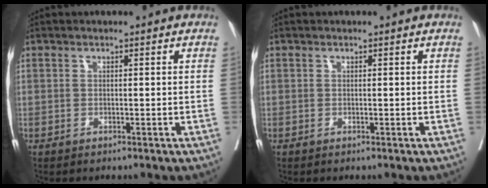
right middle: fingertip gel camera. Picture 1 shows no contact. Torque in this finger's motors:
{"motor_torque": [0.00, 0.00, 0.00, 0.00]}